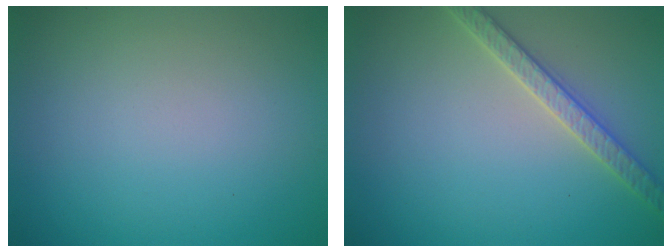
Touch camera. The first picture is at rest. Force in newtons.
{"total": 2.8, "press": 2.8, "slide": 0.4}